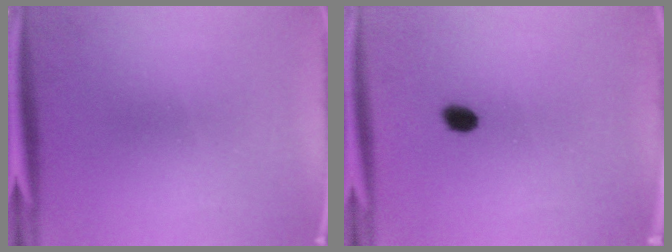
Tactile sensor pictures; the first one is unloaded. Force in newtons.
{"total": 2.6}